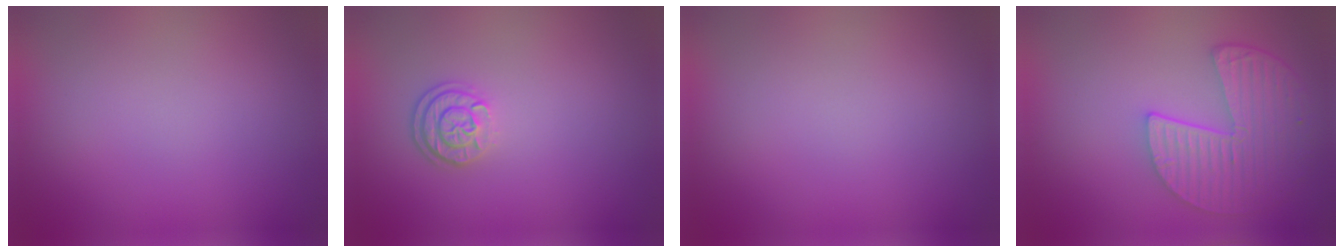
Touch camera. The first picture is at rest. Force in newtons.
{"total": 2.3, "press": 2.0, "slide": 1.3}
{"total": 0.0}
{"total": 5.3, "press": 4.2, "slide": 3.2}